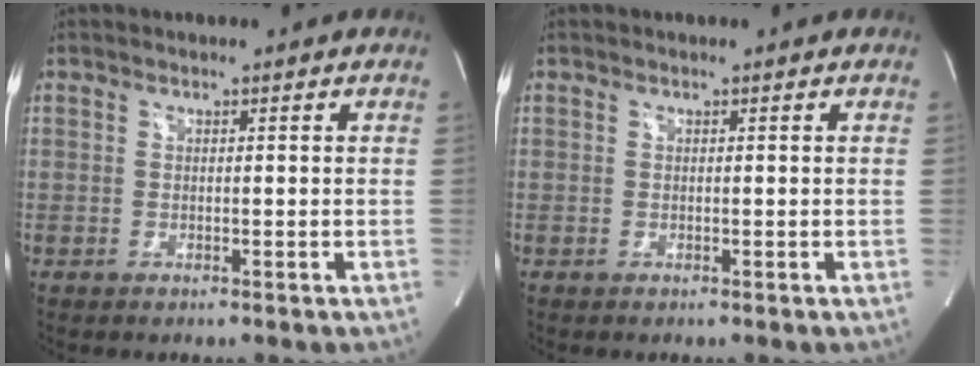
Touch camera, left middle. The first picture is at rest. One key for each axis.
{"total": 0.0}